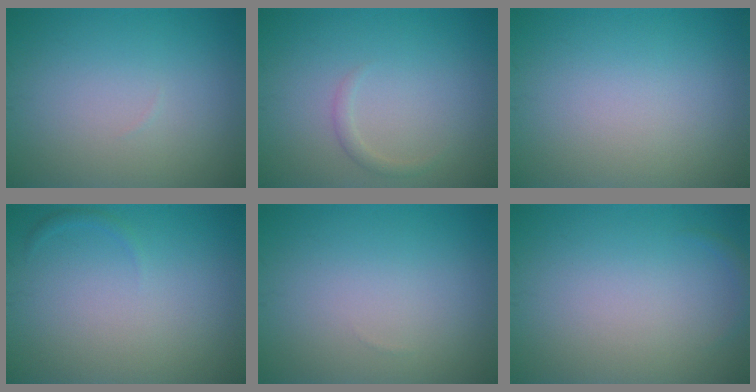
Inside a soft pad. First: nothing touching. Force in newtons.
{"total": 0.9, "press": 0.9, "slide": 0.0}
{"total": 0.0}
{"total": 0.5, "press": 0.5, "slide": 0.1}
{"total": 0.0}
{"total": 0.6, "press": 0.6, "slide": 0.1}